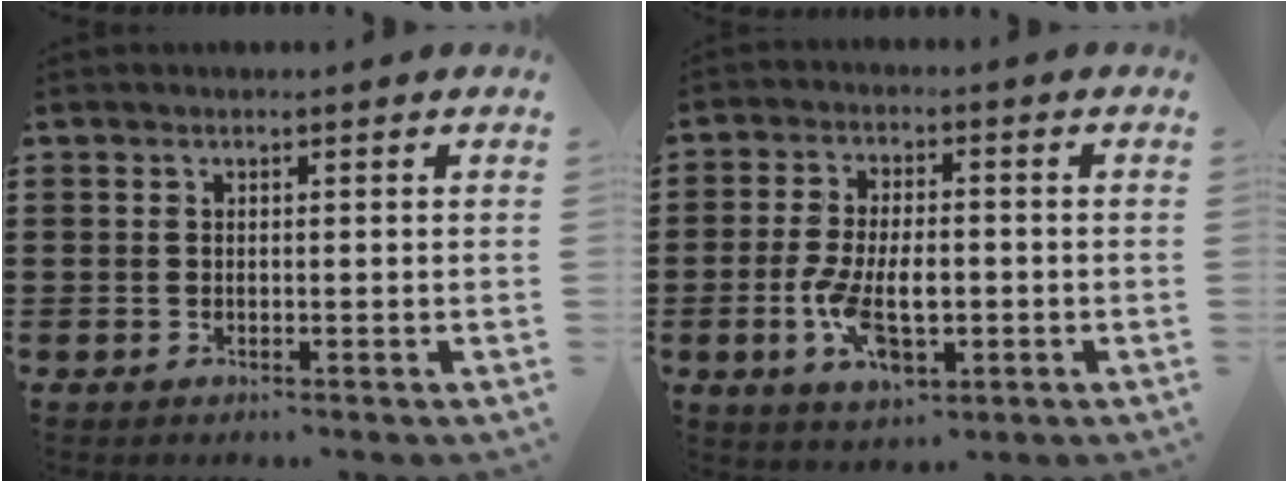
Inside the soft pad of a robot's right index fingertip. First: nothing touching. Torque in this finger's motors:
{"motor_torque": [2.14, 0.00, 0.37, 0.21]}